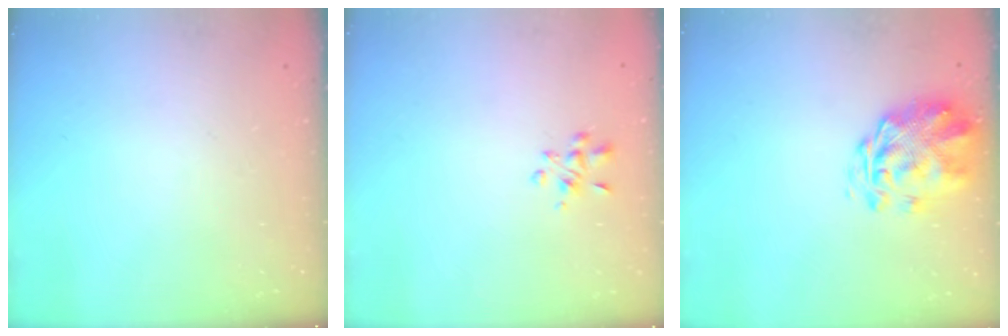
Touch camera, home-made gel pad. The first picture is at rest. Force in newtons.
{"total": 3.3, "press": 3.2, "slide": 1.0}
{"total": 3.2, "press": 2.8, "slide": 1.6}